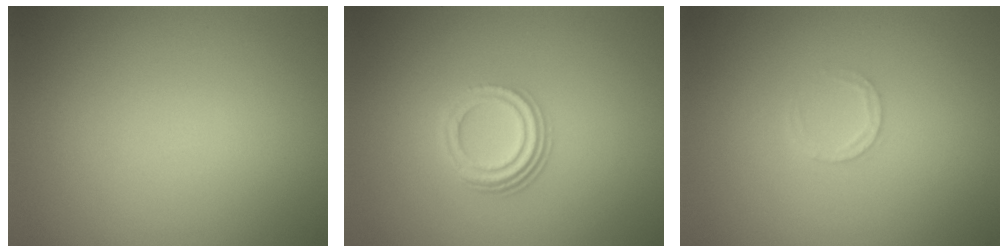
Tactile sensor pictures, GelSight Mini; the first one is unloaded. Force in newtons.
{"total": 3.2, "press": 2.3, "slide": 2.3}
{"total": 1.3, "press": 1.3, "slide": 0.2}